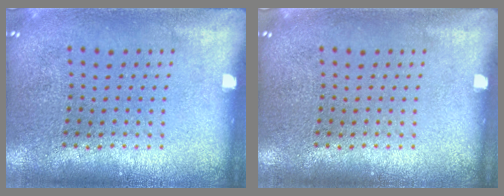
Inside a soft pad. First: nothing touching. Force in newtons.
{"total": 0.0}